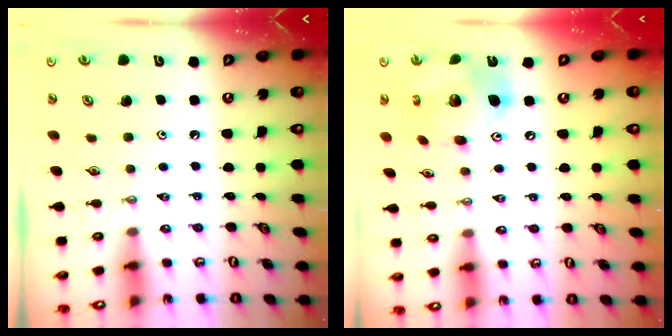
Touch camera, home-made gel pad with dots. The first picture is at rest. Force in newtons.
{"total": 16.1, "press": 16.0, "slide": 2.1}